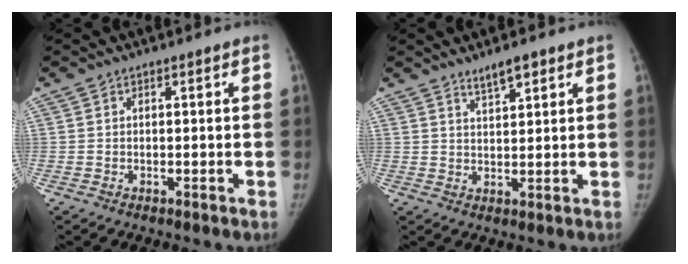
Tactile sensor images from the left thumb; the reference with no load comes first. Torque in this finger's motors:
{"motor_torque": [0.74, -0.21, 0.57, -0.07, 0.09]}